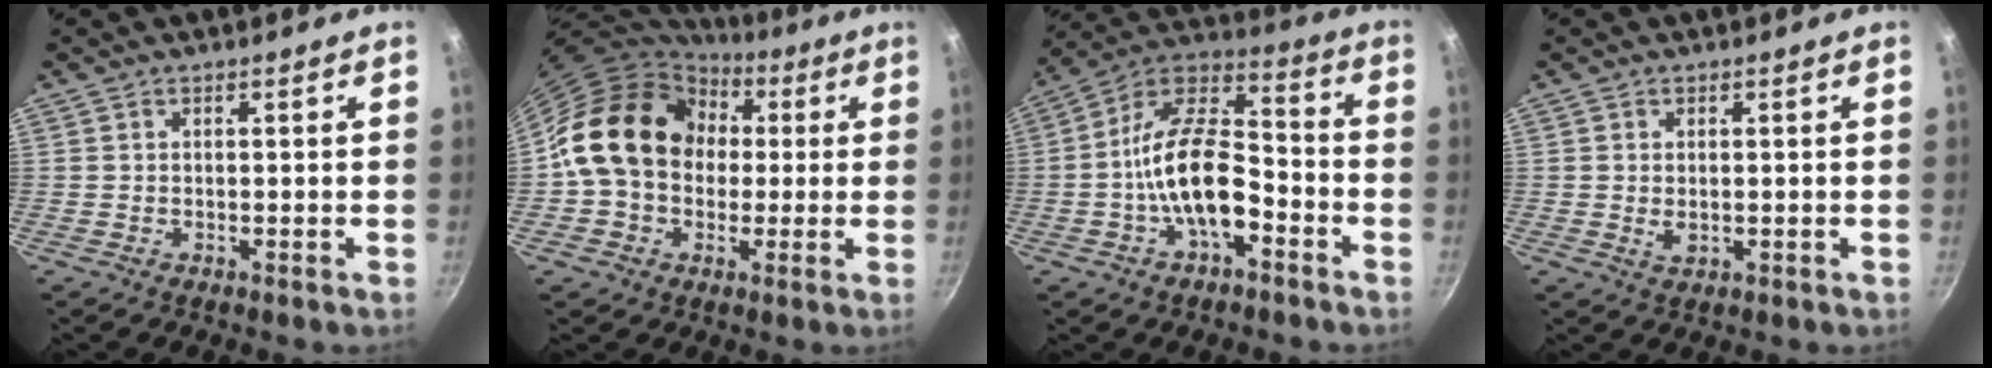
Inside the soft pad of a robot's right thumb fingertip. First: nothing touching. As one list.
[{"total": 18.4, "force": [2.2, 14.8, 10.7], "torque": [-0.156, 0.038, 0.029]}, {"total": 16.4, "force": [-4.8, 8.2, 13.3], "torque": [-0.213, 0.052, -0.100]}, {"total": 2.2, "force": [0.0, 1.3, 1.7], "torque": [-0.030, -0.003, 0.003]}]